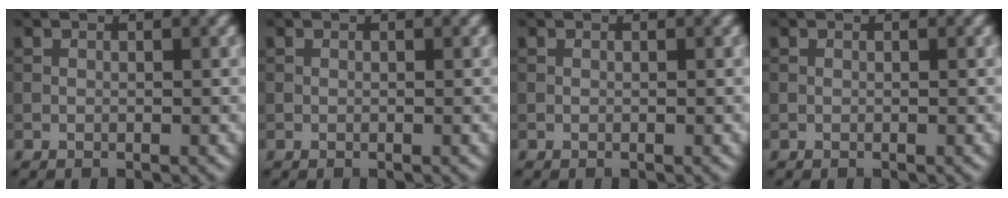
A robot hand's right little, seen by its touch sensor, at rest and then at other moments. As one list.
[{"total": 0.0}, {"total": 0.0}, {"total": 0.0}]